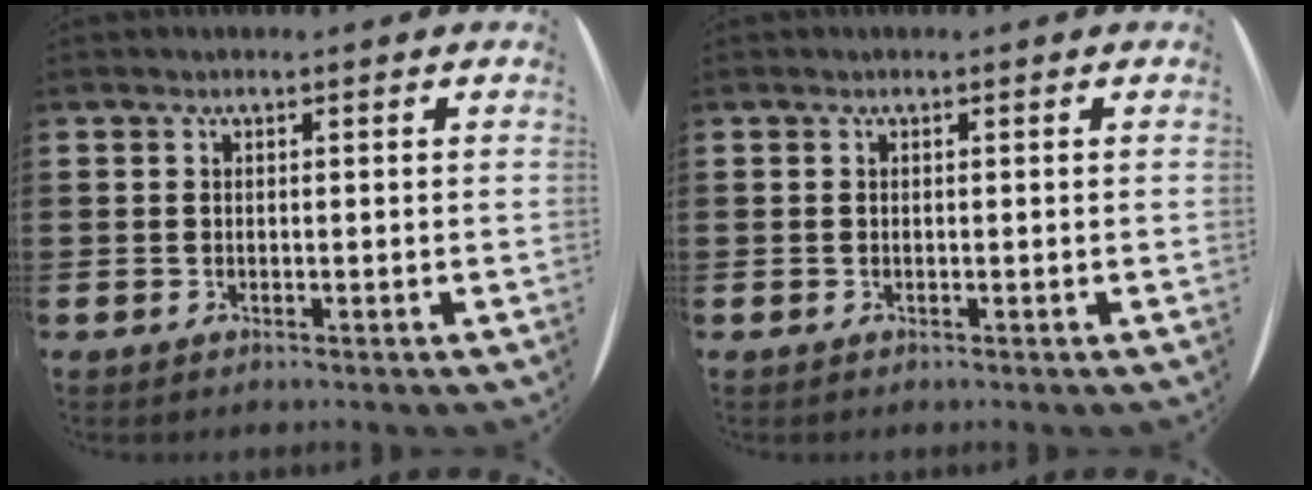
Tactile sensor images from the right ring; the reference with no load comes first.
{"total": 0.0}